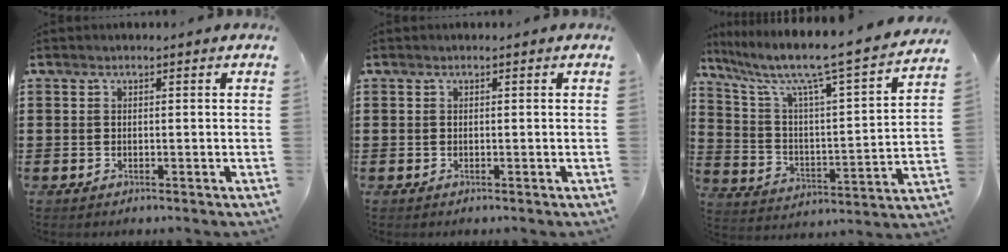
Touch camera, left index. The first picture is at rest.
{"total": 0.0}
{"total": 8.3, "force": [6.7, 0.3, 4.9], "torque": [-0.125, -0.058, 0.100]}